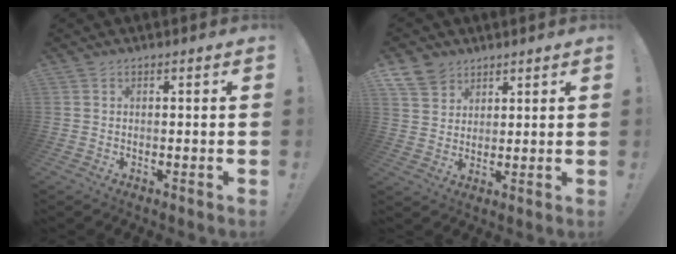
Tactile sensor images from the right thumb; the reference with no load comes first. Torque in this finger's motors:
{"motor_torque": [0.02, 0.08, 0.21, 0.16, 0.16]}